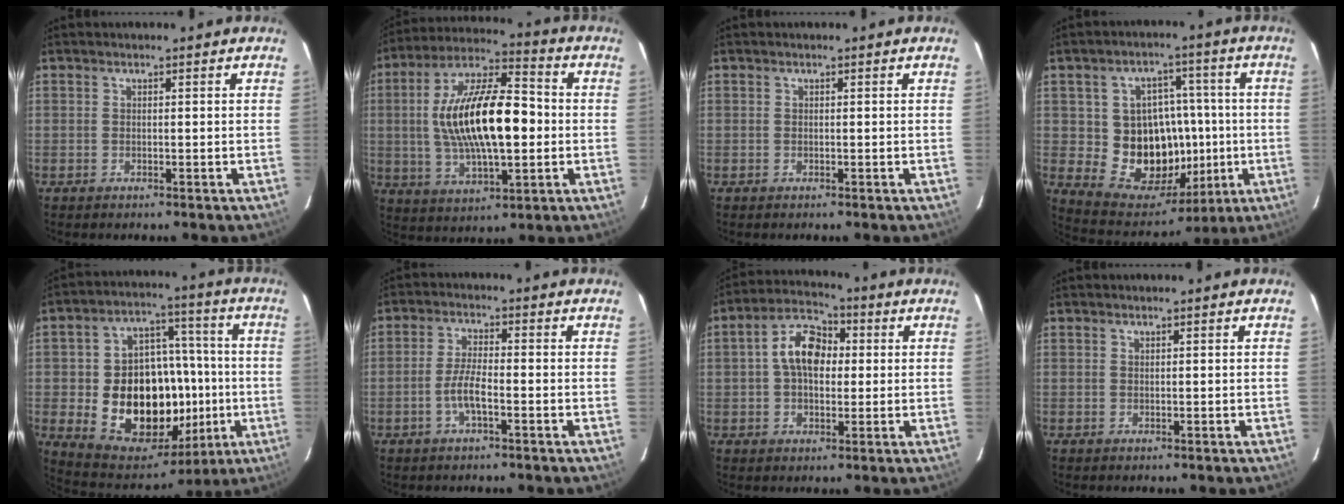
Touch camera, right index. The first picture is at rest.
{"total": 19.7, "force": [-0.3, 7.6, 18.2], "torque": [-0.339, 0.013, -0.003]}
{"total": 0.0}
{"total": 15.9, "force": [-1.5, 13.9, 7.7], "torque": [-0.151, 0.020, 0.001]}
{"total": 22.9, "force": [-3.7, 16.4, 15.5], "torque": [-0.301, 0.029, -0.029]}
{"total": 4.7, "force": [-2.0, 1.0, 4.1], "torque": [-0.090, 0.003, -0.039]}
{"total": 9.3, "force": [1.1, 6.0, 7.0], "torque": [-0.129, 0.029, 0.015]}
{"total": 0.0}